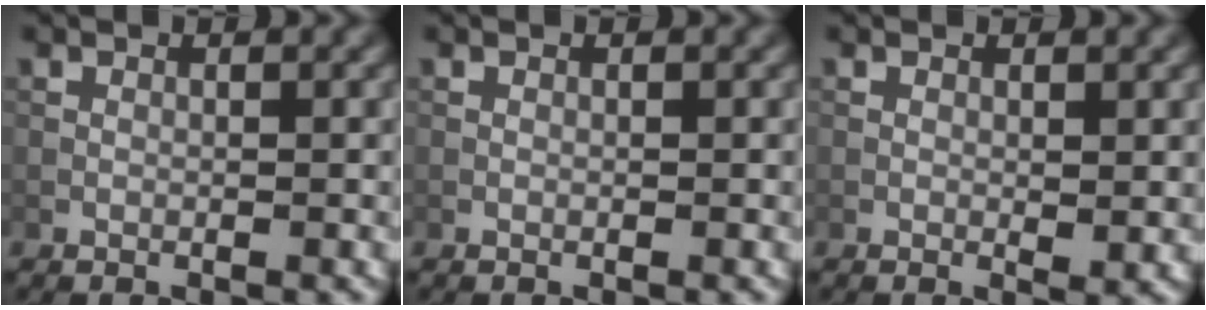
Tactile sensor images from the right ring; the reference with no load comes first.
{"total": 0.0}
{"total": 1.0, "force": [0.2, 0.4, 0.9], "torque": [-0.011, -0.004, 0.003]}